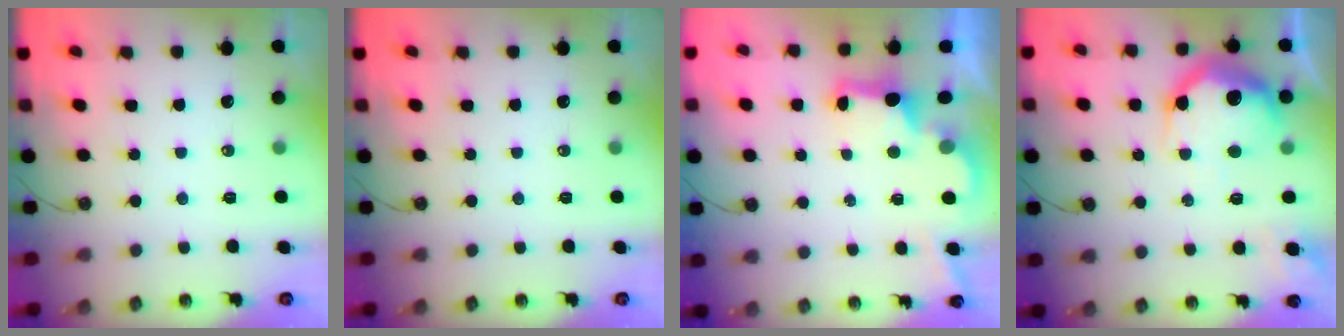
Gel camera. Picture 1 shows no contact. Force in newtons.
{"total": 0.0}
{"total": 2.9, "press": 2.7, "slide": 0.9}
{"total": 22.9, "press": 22.8, "slide": 1.9}